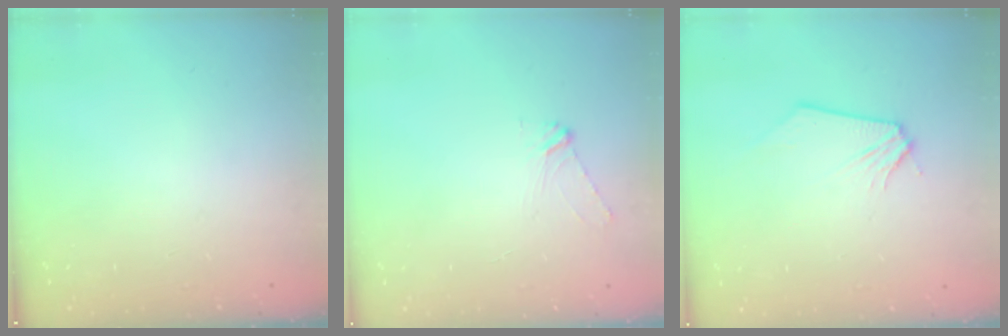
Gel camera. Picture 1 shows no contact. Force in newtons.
{"total": 3.3, "press": 3.3, "slide": 0.4}
{"total": 0.0}